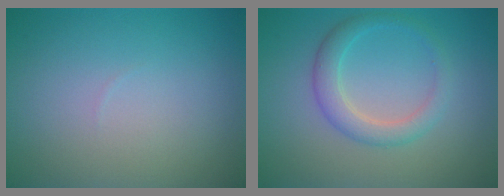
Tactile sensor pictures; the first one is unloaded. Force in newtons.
{"total": 2.8, "press": 2.8, "slide": 0.1}